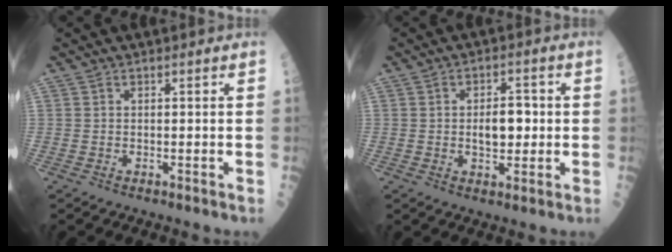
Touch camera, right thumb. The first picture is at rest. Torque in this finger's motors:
{"motor_torque": [0.64, 0.89, 0.75, 0.08, 0.02]}